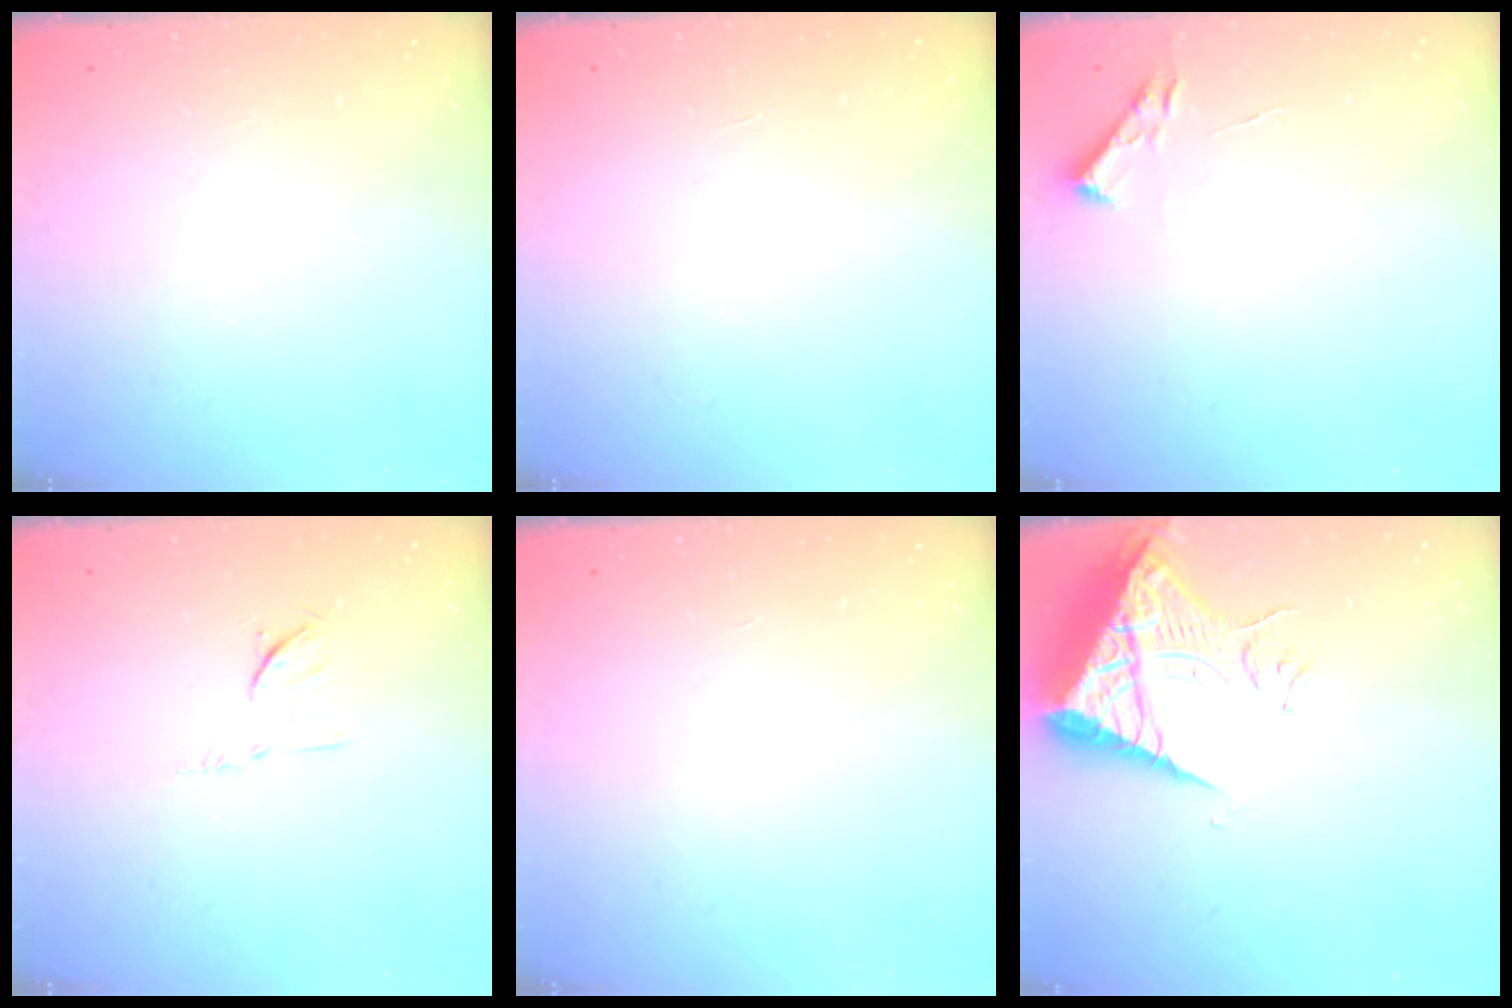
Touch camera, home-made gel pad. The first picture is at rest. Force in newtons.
{"total": 1.5, "press": 1.5, "slide": 0.1}
{"total": 2.7, "press": 2.7, "slide": 0.4}
{"total": 5.5, "press": 5.4, "slide": 1.2}
{"total": 1.6, "press": 1.6, "slide": 0.1}
{"total": 10.3, "press": 10.2, "slide": 1.1}